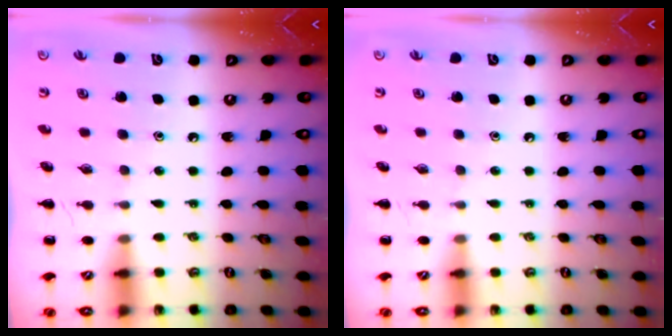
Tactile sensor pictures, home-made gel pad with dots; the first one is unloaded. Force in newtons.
{"total": 0.0}